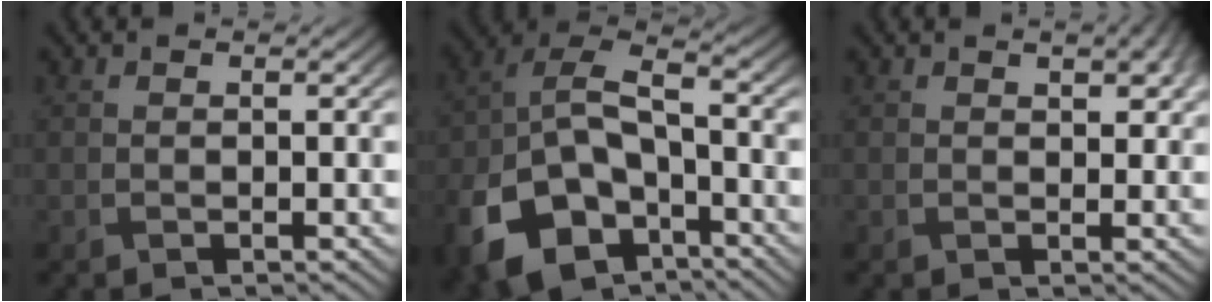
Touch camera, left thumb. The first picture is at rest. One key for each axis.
{"total": 14.2, "fx": -7.5, "fy": 8.3, "fz": 8.8, "tx": -0.204, "ty": -0.035, "tz": -0.143}
{"total": 3.2, "fx": 1.4, "fy": 1.5, "fz": 2.4, "tx": -0.036, "ty": 0.001, "tz": 0.028}